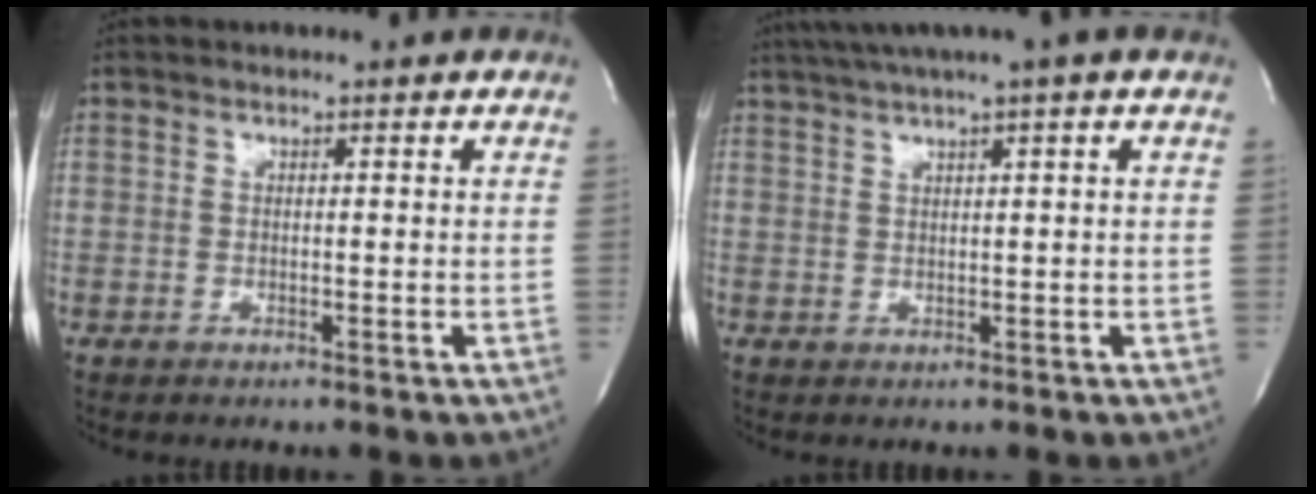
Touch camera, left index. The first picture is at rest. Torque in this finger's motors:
{"motor_torque": [1.07, -1.07, 0.70, 0.21]}